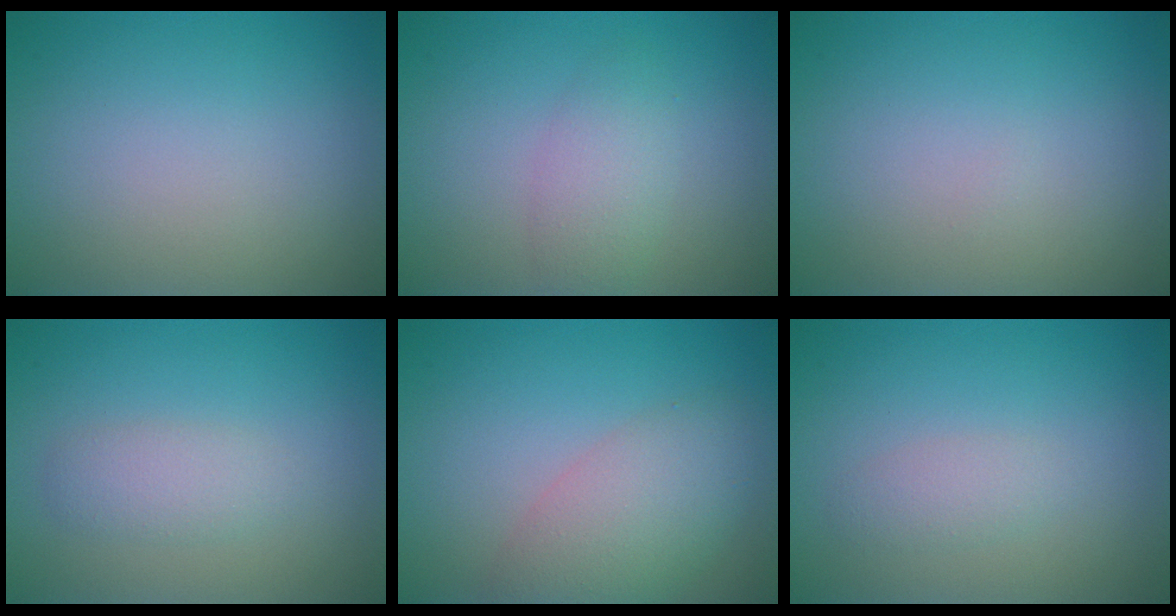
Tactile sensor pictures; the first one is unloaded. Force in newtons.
{"total": 2.5, "press": 2.4, "slide": 0.2}
{"total": 0.0}
{"total": 2.1, "press": 2.1, "slide": 0.0}
{"total": 4.9, "press": 4.9, "slide": 0.2}
{"total": 1.4, "press": 1.4, "slide": 0.1}